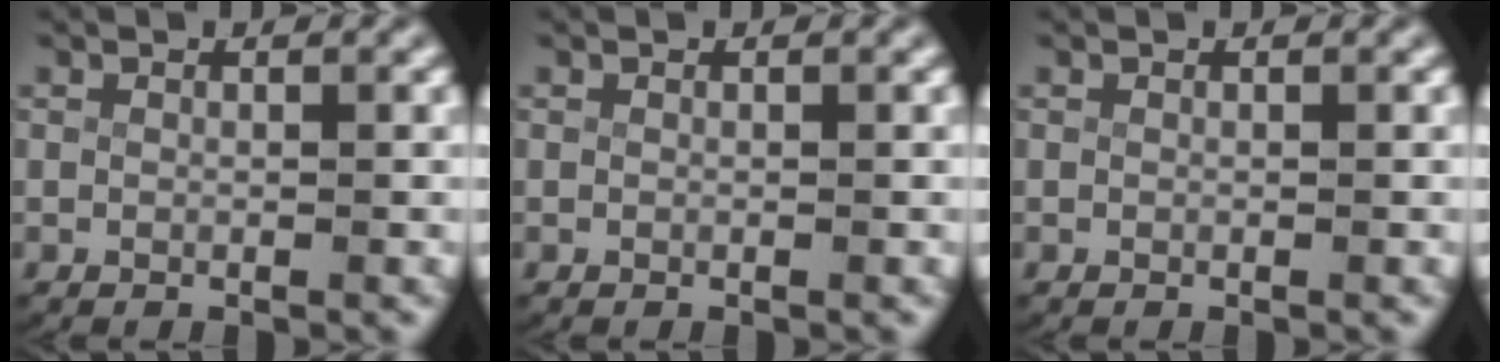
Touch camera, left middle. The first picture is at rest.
{"total": 0.0}
{"total": 0.0}